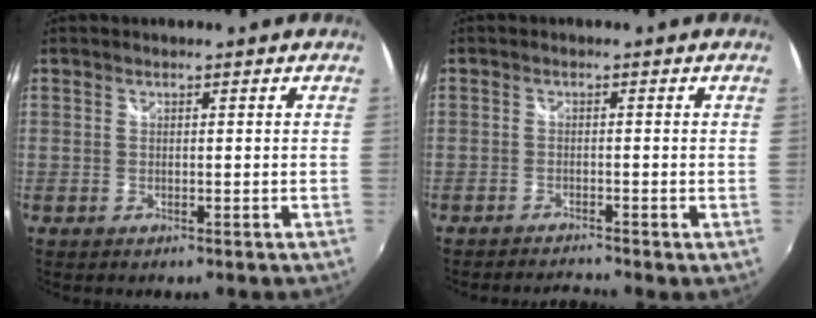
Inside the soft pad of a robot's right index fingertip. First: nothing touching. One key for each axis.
{"total": 2.3, "fx": -2.2, "fy": -0.2, "fz": 0.4, "tx": -0.016, "ty": -0.006, "tz": -0.047}